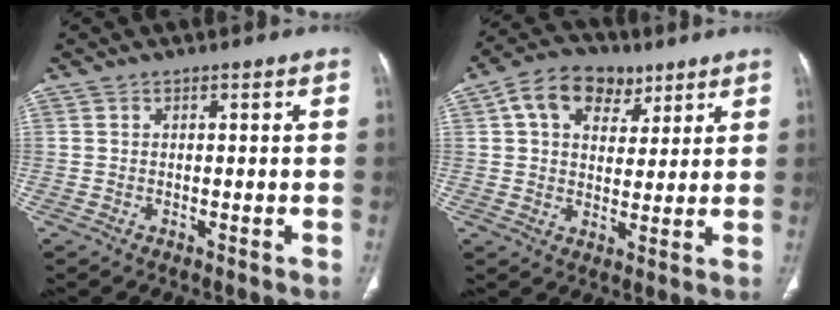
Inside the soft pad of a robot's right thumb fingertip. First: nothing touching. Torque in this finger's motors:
{"motor_torque": [0.06, 0.07, 0.68, -0.47, 0.07]}